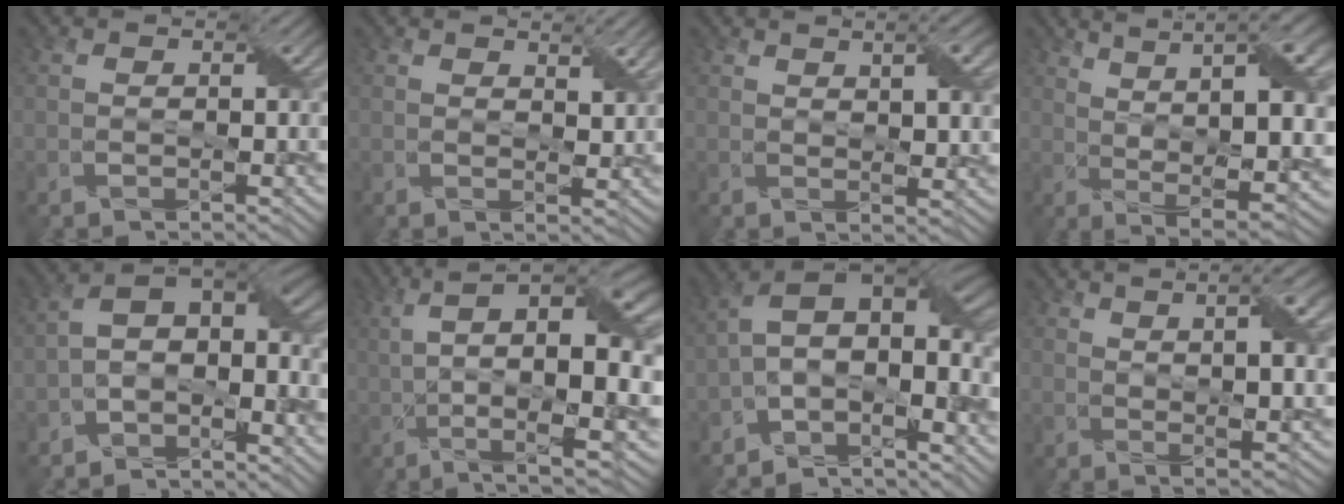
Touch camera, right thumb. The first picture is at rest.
{"total": 2.5, "force": [1.8, 0.6, 1.7], "torque": [-0.036, -0.004, 0.034]}
{"total": 5.6, "force": [2.6, 1.7, 4.7], "torque": [-0.076, 0.004, 0.046]}
{"total": 15.4, "force": [5.5, 5.2, 13.4], "torque": [-0.205, 0.022, 0.087]}
{"total": 8.9, "force": [-3.6, 5.1, 6.4], "torque": [-0.104, -0.004, -0.072]}
{"total": 14.5, "force": [2.1, 3.9, 13.7], "torque": [-0.235, 0.001, 0.048]}
{"total": 14.4, "force": [-3.4, 7.6, 11.8], "torque": [-0.200, -0.003, -0.049]}
{"total": 9.1, "force": [3.7, 2.5, 8.0], "torque": [-0.124, 0.005, 0.060]}